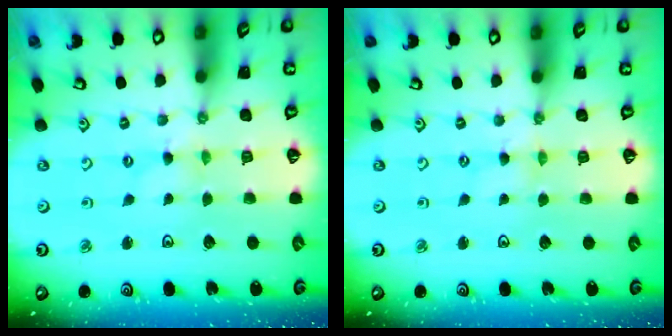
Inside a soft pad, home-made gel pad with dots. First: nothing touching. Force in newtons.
{"total": 0.0}